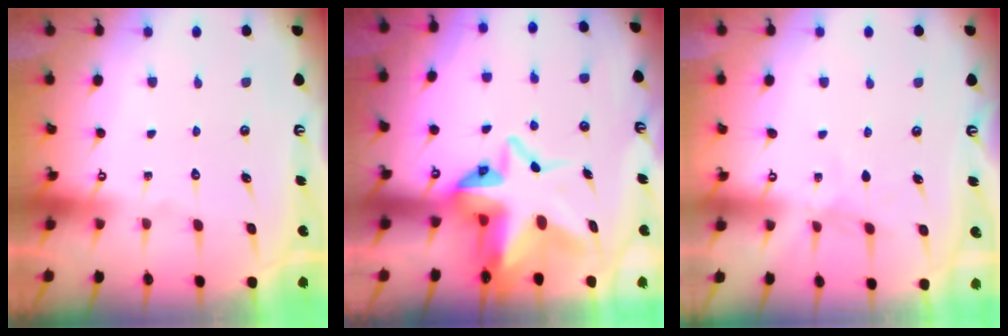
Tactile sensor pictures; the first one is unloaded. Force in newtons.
{"total": 10.1, "press": 10.0, "slide": 0.8}
{"total": 3.0, "press": 2.9, "slide": 0.4}